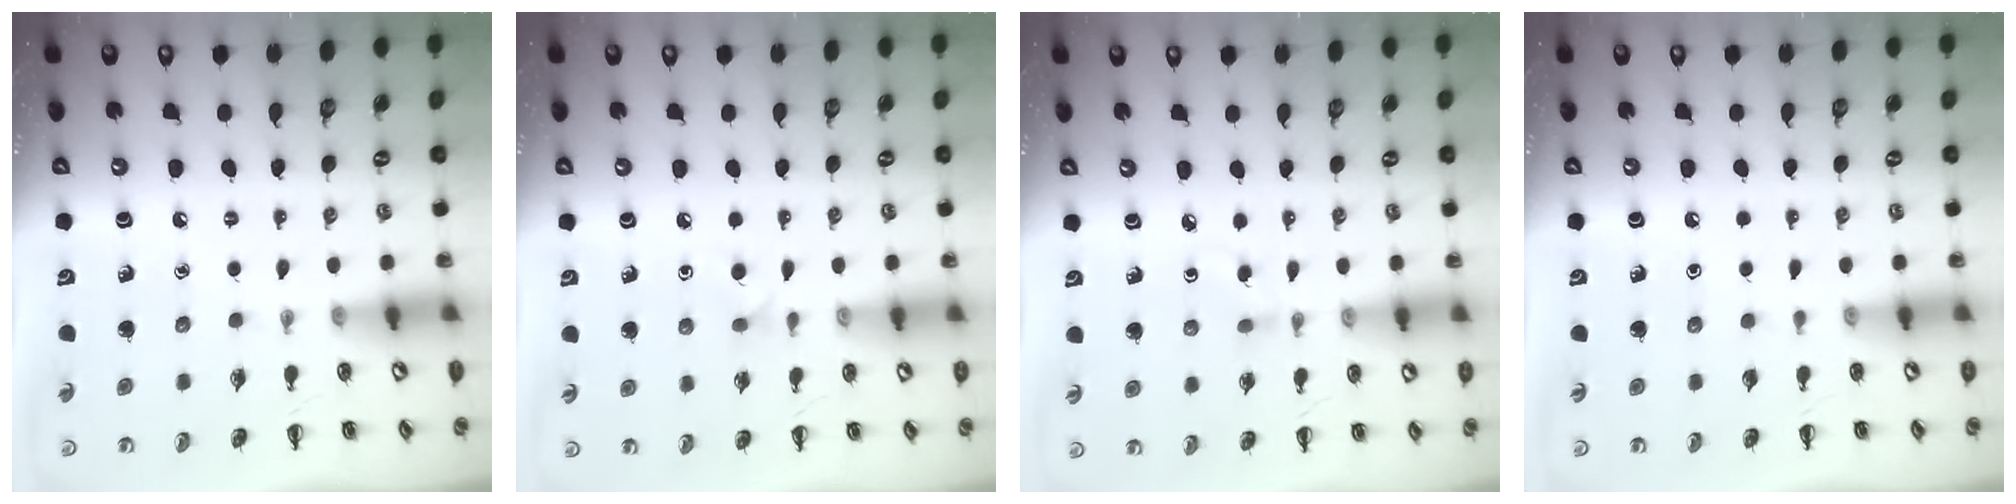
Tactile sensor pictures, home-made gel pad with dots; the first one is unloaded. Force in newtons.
{"total": 4.3, "press": 4.1, "slide": 1.3}
{"total": 2.2, "press": 1.9, "slide": 1.1}
{"total": 0.0}